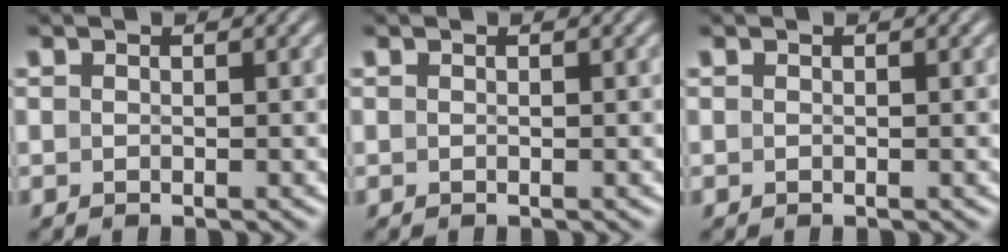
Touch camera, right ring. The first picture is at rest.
{"total": 0.0}
{"total": 0.0}